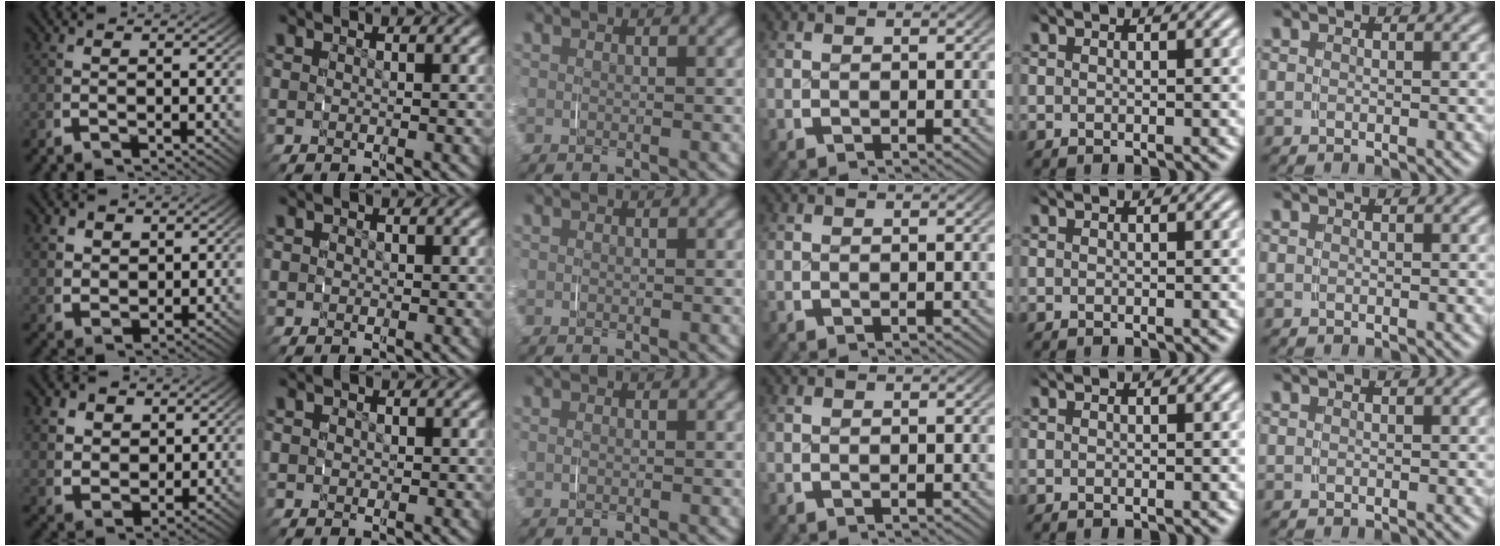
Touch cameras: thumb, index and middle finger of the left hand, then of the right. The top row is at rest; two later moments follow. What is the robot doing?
{"motion": "grasp_and_lifting", "object": "scarf"}